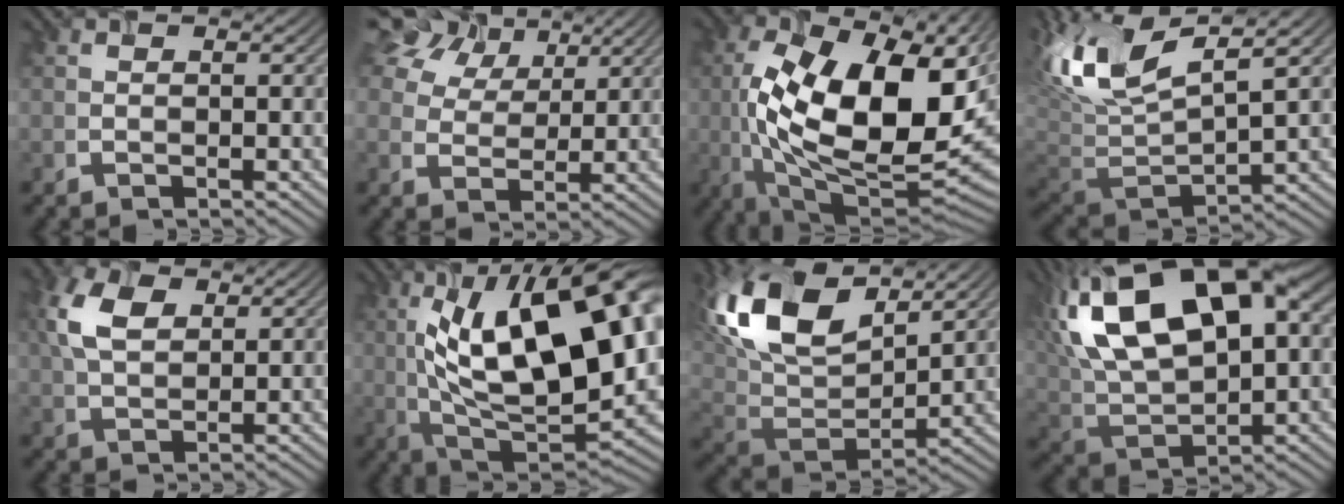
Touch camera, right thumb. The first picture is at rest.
{"total": 11.2, "force": [7.3, 6.5, 5.6], "torque": [-0.146, 0.029, 0.127]}
{"total": 19.0, "force": [1.0, 9.5, 16.4], "torque": [-0.287, -0.002, 0.021]}
{"total": 12.8, "force": [4.8, 5.5, 10.6], "torque": [-0.252, 0.017, 0.089]}
{"total": 6.0, "force": [2.1, 3.6, 4.3], "torque": [-0.107, 0.012, 0.042]}
{"total": 19.2, "force": [3.9, 8.1, 16.9], "torque": [-0.281, 0.024, 0.068]}
{"total": 17.5, "force": [8.7, 9.3, 12.0], "torque": [-0.289, 0.046, 0.161]}
{"total": 19.6, "force": [7.0, 10.3, 15.0], "torque": [-0.314, 0.029, 0.128]}